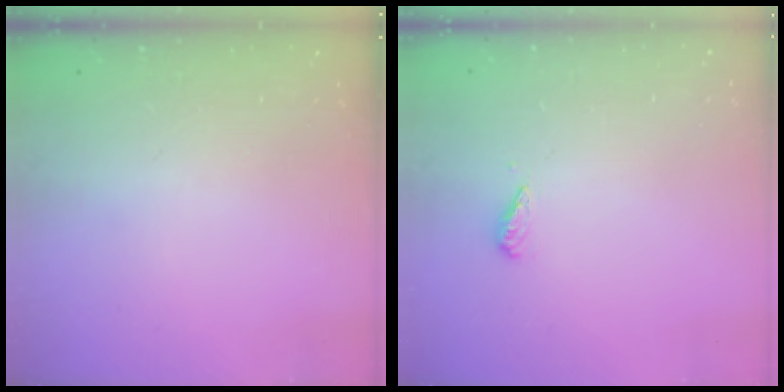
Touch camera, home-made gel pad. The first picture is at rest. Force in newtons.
{"total": 2.7, "press": 2.7, "slide": 0.6}